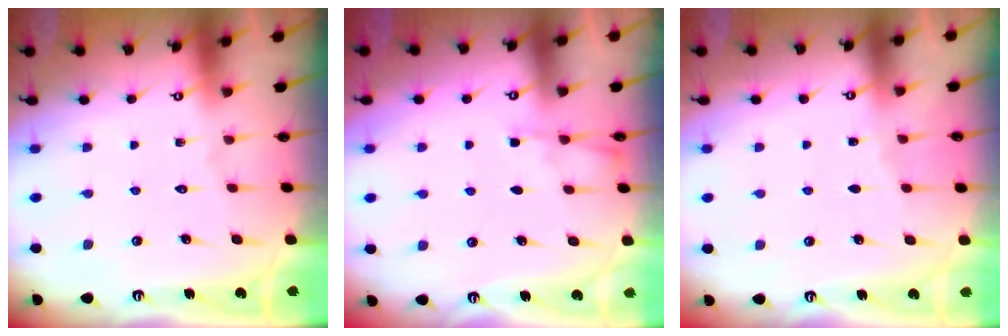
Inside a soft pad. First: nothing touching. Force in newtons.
{"total": 2.4, "press": 2.4, "slide": 0.5}
{"total": 2.5, "press": 2.5, "slide": 0.4}